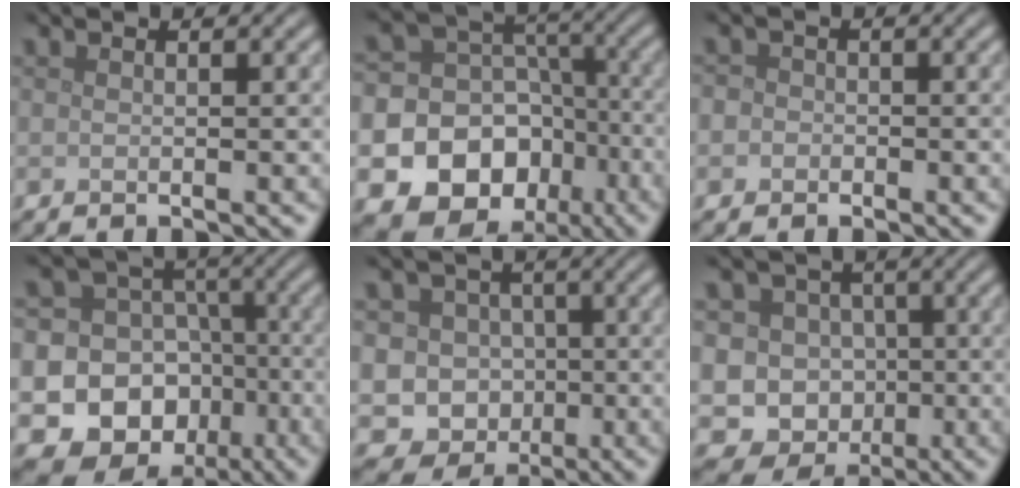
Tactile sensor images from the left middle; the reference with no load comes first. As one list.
[{"total": 20.2, "force": [-8.9, 17.3, 5.4], "torque": [-0.119, -0.046, -0.136]}, {"total": 1.8, "force": [-0.1, 1.7, 0.6], "torque": [0.009, 0.005, -0.023]}, {"total": 19.1, "force": [-6.9, 17.1, 4.8], "torque": [-0.107, -0.026, -0.114]}, {"total": 8.2, "force": [-2.0, 7.6, 2.3], "torque": [-0.018, 0.013, -0.066]}, {"total": 10.9, "force": [-2.5, 10.1, 3.0], "torque": [-0.051, 0.015, -0.071]}]